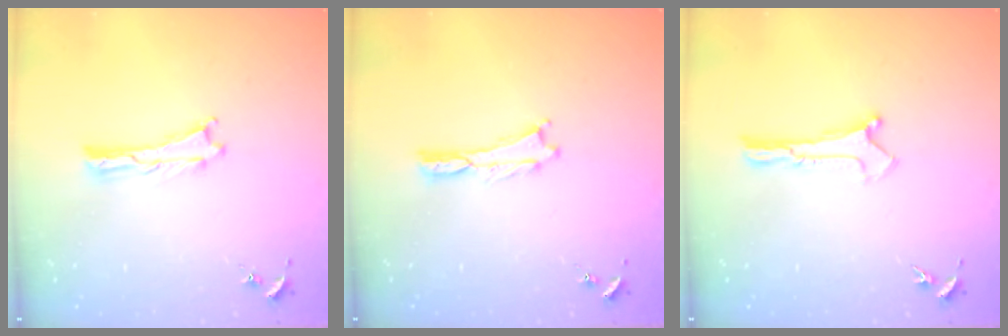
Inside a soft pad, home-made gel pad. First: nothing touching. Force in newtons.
{"total": 0.0}
{"total": 0.0}